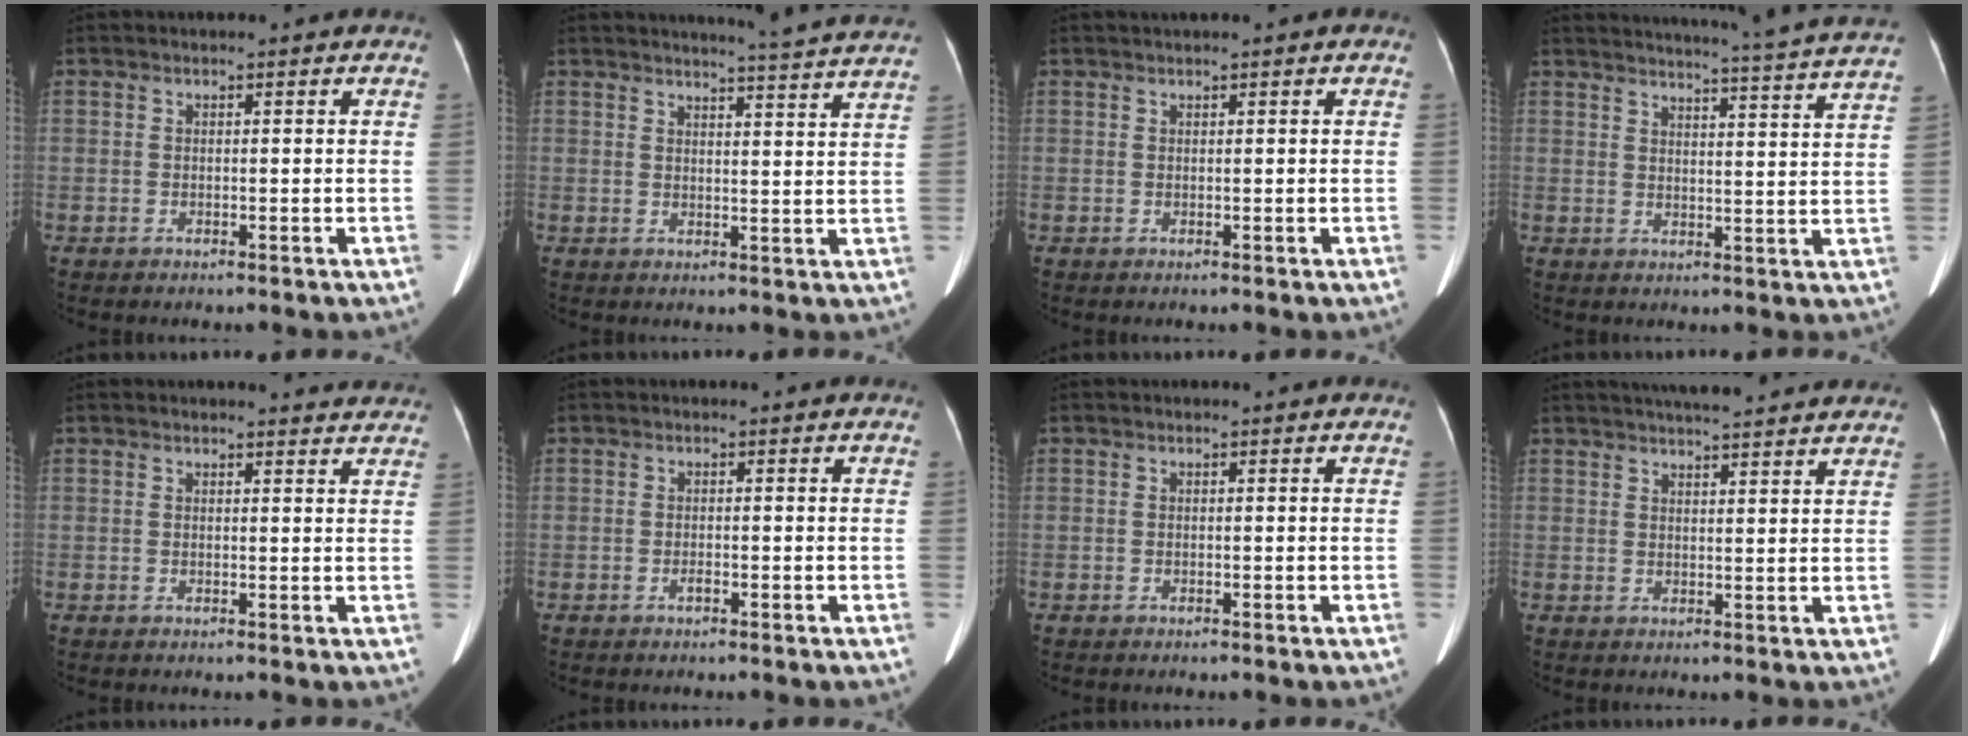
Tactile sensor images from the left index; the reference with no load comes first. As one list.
[{"total": 11.8, "force": [11.3, -1.5, 3.1], "torque": [-0.046, -0.044, 0.118]}, {"total": 1.2, "force": [0.8, 0.1, 0.9], "torque": [-0.015, 0.018, 0.013]}, {"total": 21.6, "force": [20.4, -1.4, 7.1], "torque": [-0.112, -0.062, 0.239]}, {"total": 5.8, "force": [5.7, 1.1, 0.8], "torque": [0.003, -0.010, 0.040]}, {"total": 0.6, "force": [-0.5, 0.1, 0.4], "torque": [-0.012, -0.001, -0.006]}, {"total": 0.0}, {"total": 13.6, "force": [12.1, 1.5, 6.0], "torque": [-0.088, 0.029, 0.154]}]